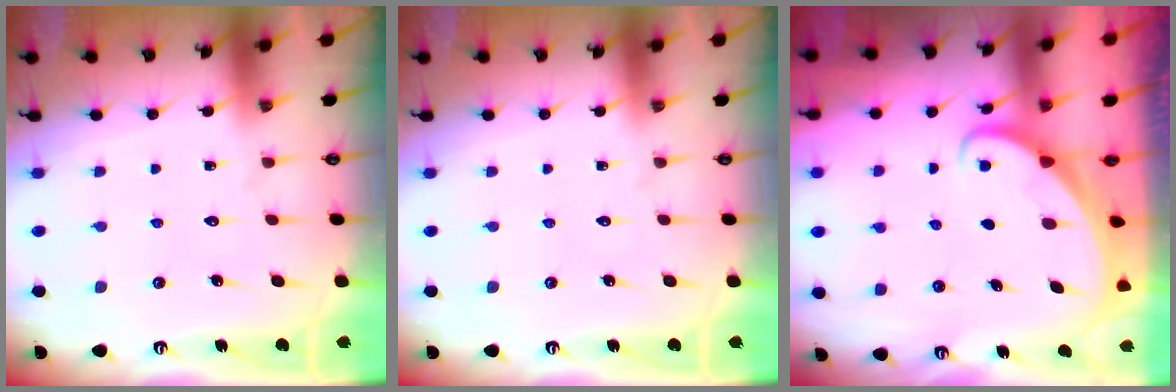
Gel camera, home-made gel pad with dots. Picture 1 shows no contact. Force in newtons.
{"total": 0.0}
{"total": 1.8, "press": 1.8, "slide": 0.2}